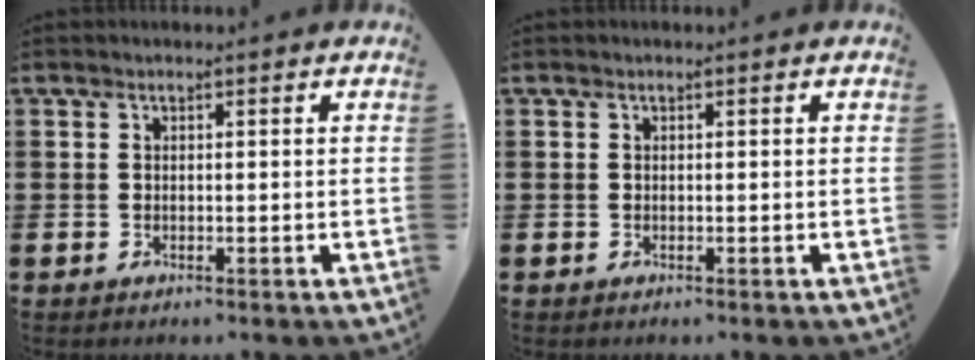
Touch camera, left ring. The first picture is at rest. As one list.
[{"total": 0.0}]